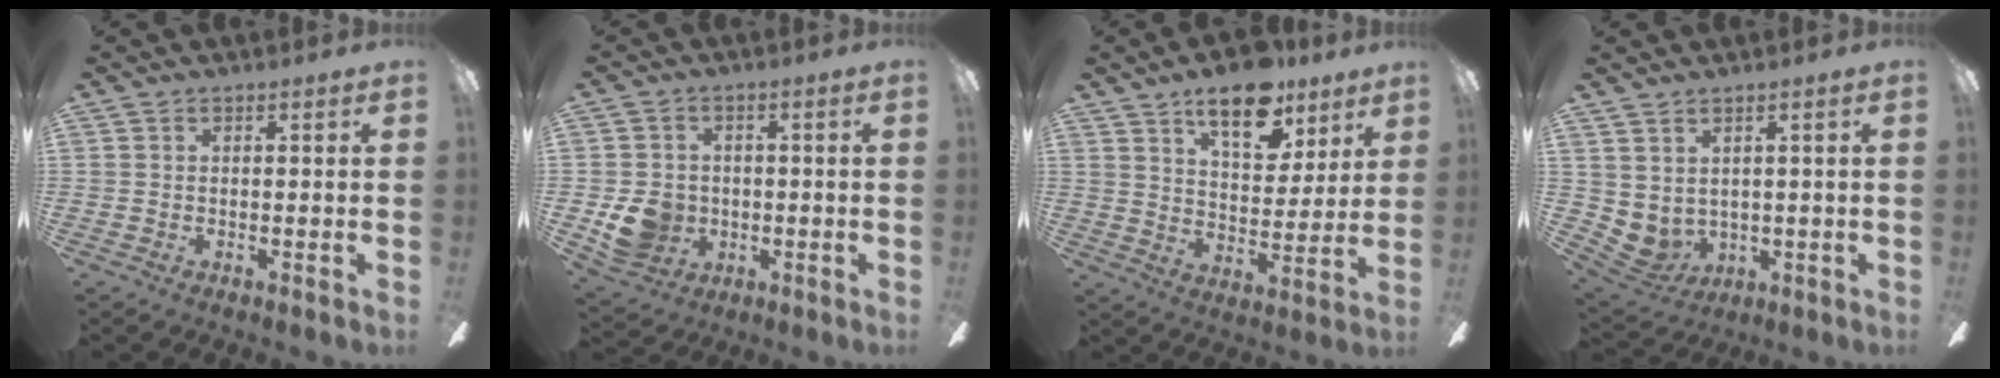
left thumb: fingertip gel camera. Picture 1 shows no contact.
{"total": 8.6, "force": [-1.4, 7.7, 3.5], "torque": [-0.079, 0.007, -0.023]}
{"total": 15.1, "force": [10.3, 7.0, 8.5], "torque": [-0.121, -0.051, 0.177]}
{"total": 3.8, "force": [2.3, 2.8, 1.2], "torque": [-0.051, -0.021, 0.044]}